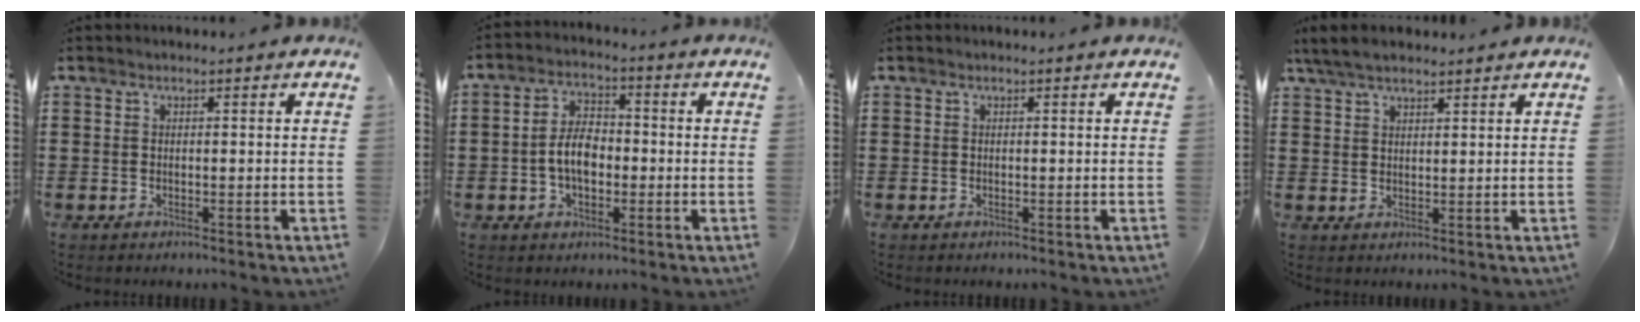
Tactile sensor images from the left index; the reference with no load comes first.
{"total": 5.8, "force": [-0.9, 3.3, 4.7], "torque": [-0.100, 0.007, -0.021]}
{"total": 0.0}
{"total": 4.2, "force": [3.4, 1.1, 2.2], "torque": [-0.050, 0.002, 0.064]}